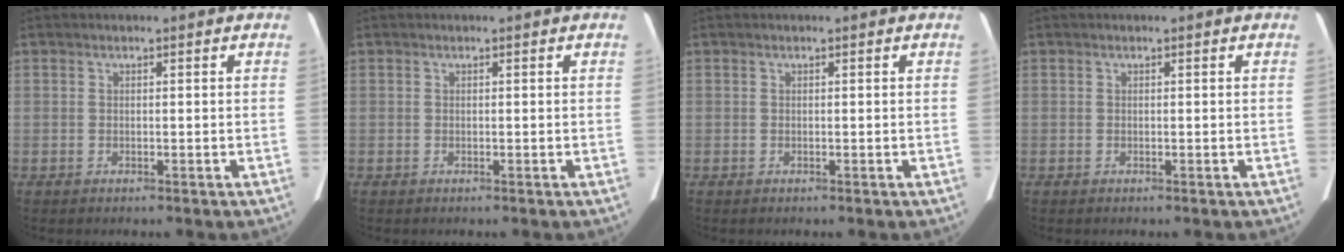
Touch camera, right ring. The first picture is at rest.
{"total": 0.0}
{"total": 0.0}
{"total": 0.0}